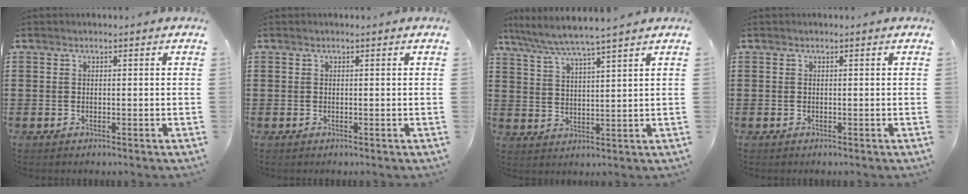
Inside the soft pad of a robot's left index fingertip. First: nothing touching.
{"total": 0.0}
{"total": 5.2, "force": [4.6, -0.8, 2.4], "torque": [-0.062, -0.027, 0.077]}
{"total": 0.0}